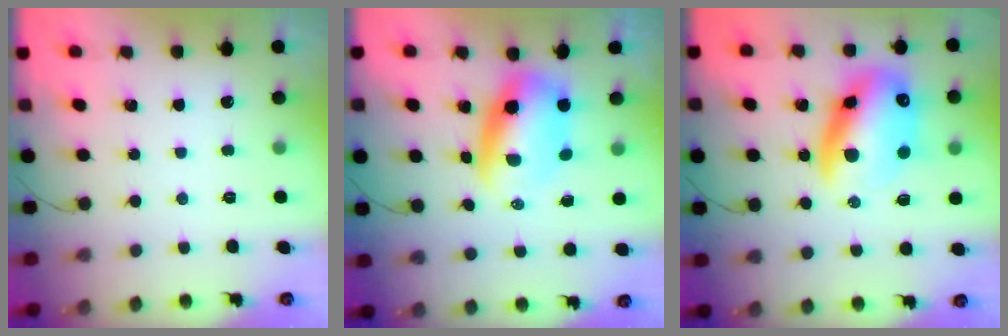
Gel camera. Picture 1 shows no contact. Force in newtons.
{"total": 8.0, "press": 7.7, "slide": 2.1}
{"total": 18.9, "press": 18.2, "slide": 4.8}